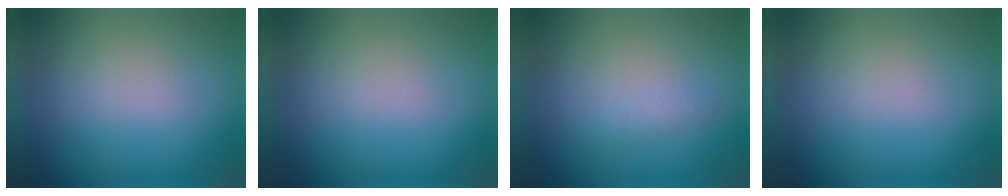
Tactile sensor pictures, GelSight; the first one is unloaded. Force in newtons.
{"total": 3.0}
{"total": 1.2}
{"total": 0.0}